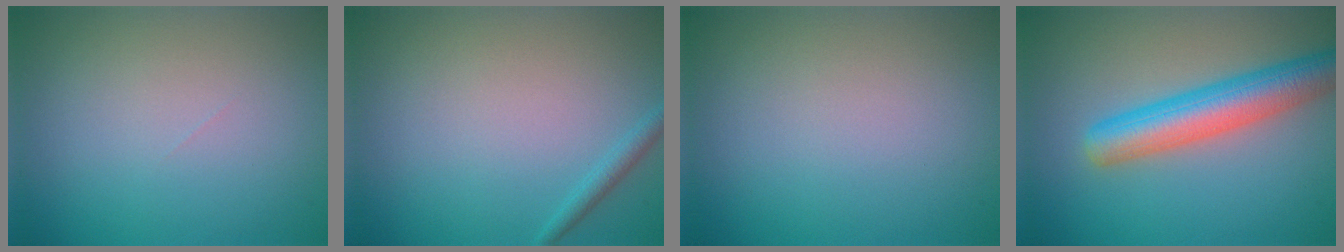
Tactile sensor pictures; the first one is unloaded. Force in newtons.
{"total": 1.1, "press": 1.1, "slide": 0.1}
{"total": 0.0}
{"total": 6.2, "press": 6.2, "slide": 0.2}